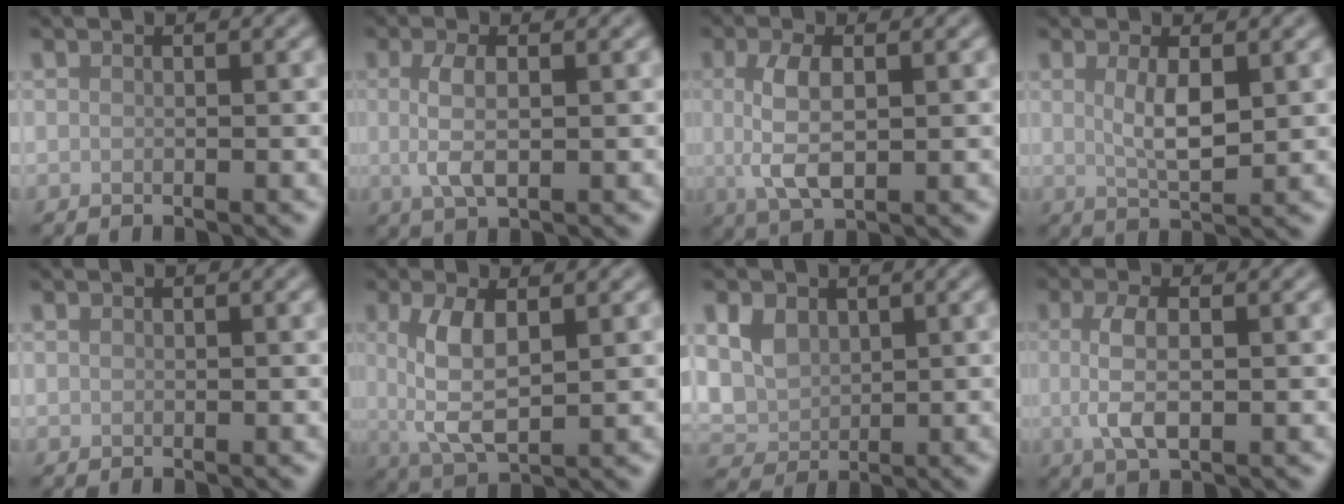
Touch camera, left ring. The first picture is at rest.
{"total": 3.1, "force": [0.1, 1.1, 2.9], "torque": [-0.063, -0.001, 0.002]}
{"total": 4.4, "force": [0.3, 1.8, 4.0], "torque": [-0.088, -0.001, 0.005]}
{"total": 3.0, "force": [0.7, 0.9, 2.8], "torque": [-0.057, -0.005, 0.015]}
{"total": 0.0}
{"total": 5.0, "force": [0.7, 2.0, 4.5], "torque": [-0.095, -0.001, 0.016]}
{"total": 3.6, "force": [1.2, 2.8, 1.9], "torque": [-0.045, -0.004, 0.022]}
{"total": 3.6, "force": [0.1, 1.3, 3.3], "torque": [-0.072, -0.001, 0.001]}